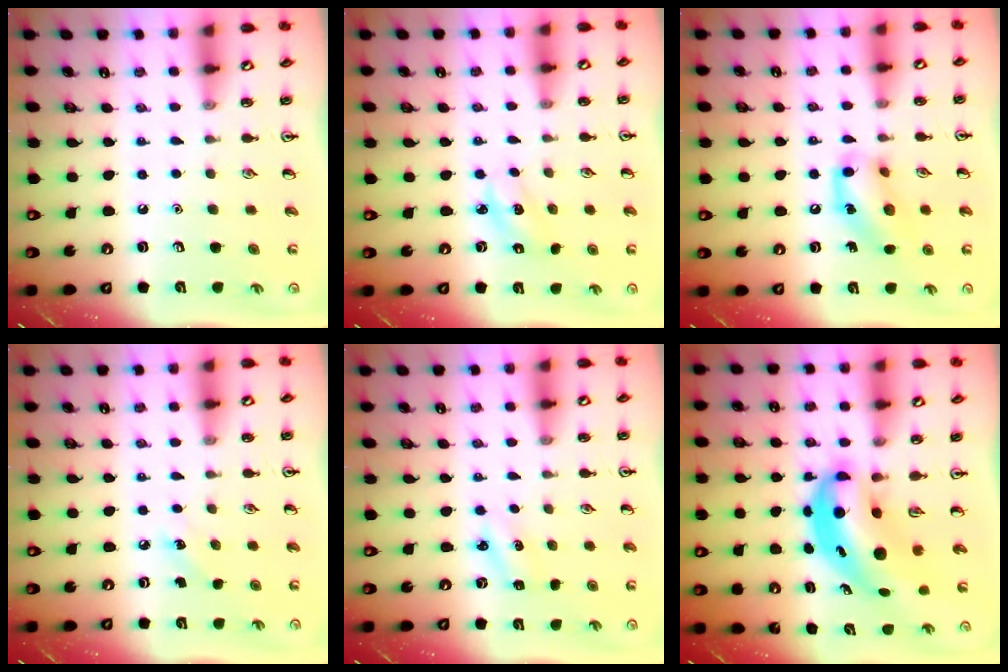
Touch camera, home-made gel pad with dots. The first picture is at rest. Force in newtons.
{"total": 2.5, "press": 2.4, "slide": 0.5}
{"total": 12.7, "press": 12.5, "slide": 2.2}
{"total": 3.6, "press": 3.4, "slide": 1.2}
{"total": 2.5, "press": 2.3, "slide": 0.9}
{"total": 8.0, "press": 7.7, "slide": 2.1}